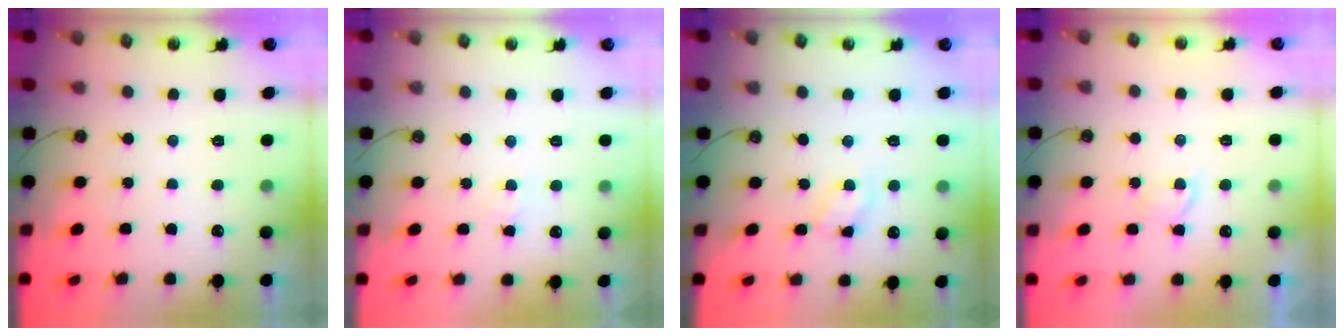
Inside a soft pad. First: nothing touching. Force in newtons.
{"total": 1.5, "press": 1.5, "slide": 0.3}
{"total": 4.9, "press": 4.9, "slide": 0.6}
{"total": 2.1, "press": 2.1, "slide": 0.4}